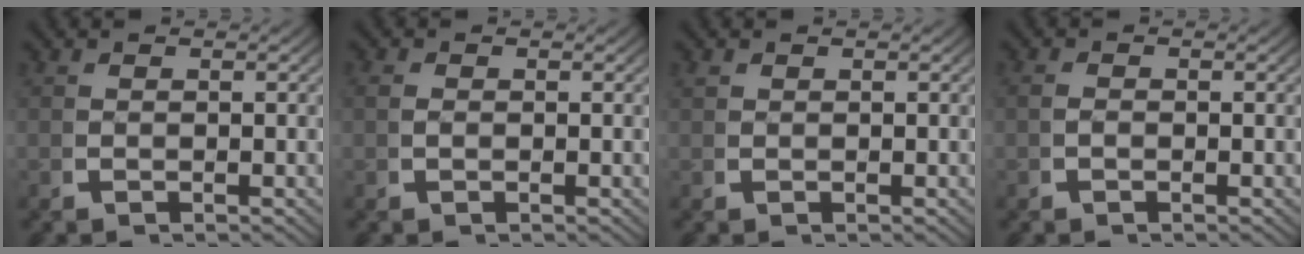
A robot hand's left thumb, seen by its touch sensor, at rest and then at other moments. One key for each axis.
{"total": 0.8, "fx": 0.2, "fy": 0.6, "fz": 0.5, "tx": -0.019, "ty": -0.008, "tz": 0.008}
{"total": 0.6, "fx": 0.6, "fy": 0.2, "fz": 0.1, "tx": -0.004, "ty": -0.002, "tz": 0.015}
{"total": 0.6, "fx": -0.2, "fy": 0.4, "fz": 0.4, "tx": -0.014, "ty": -0.007, "tz": -0.002}